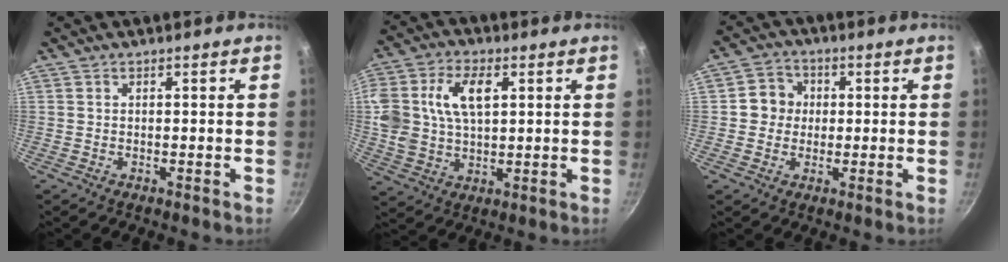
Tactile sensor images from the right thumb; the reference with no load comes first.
{"total": 13.1, "force": [3.1, 7.9, 10.0], "torque": [-0.194, 0.007, 0.063]}
{"total": 6.0, "force": [0.2, 5.5, 2.2], "torque": [-0.009, 0.011, -0.004]}